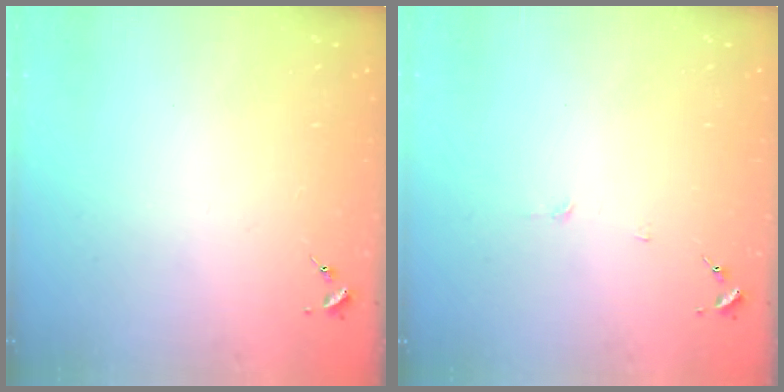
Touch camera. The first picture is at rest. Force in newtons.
{"total": 3.3, "press": 3.3, "slide": 0.4}